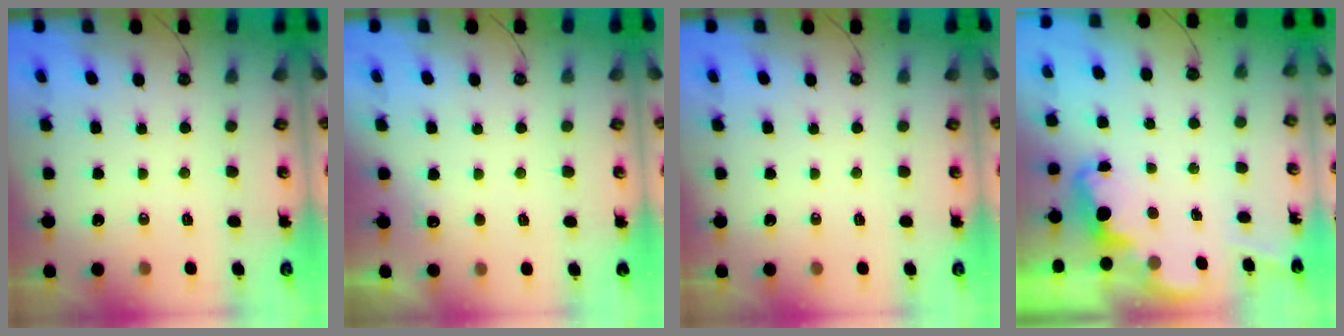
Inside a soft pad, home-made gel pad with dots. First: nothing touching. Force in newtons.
{"total": 4.4, "press": 4.2, "slide": 1.1}
{"total": 0.0}
{"total": 2.2, "press": 2.1, "slide": 0.5}